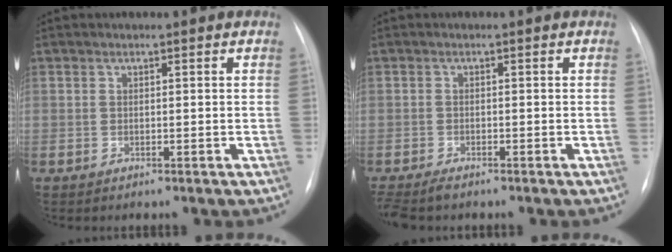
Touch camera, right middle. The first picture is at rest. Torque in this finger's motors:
{"motor_torque": [0.30, -0.33, 0.01, 0.01]}